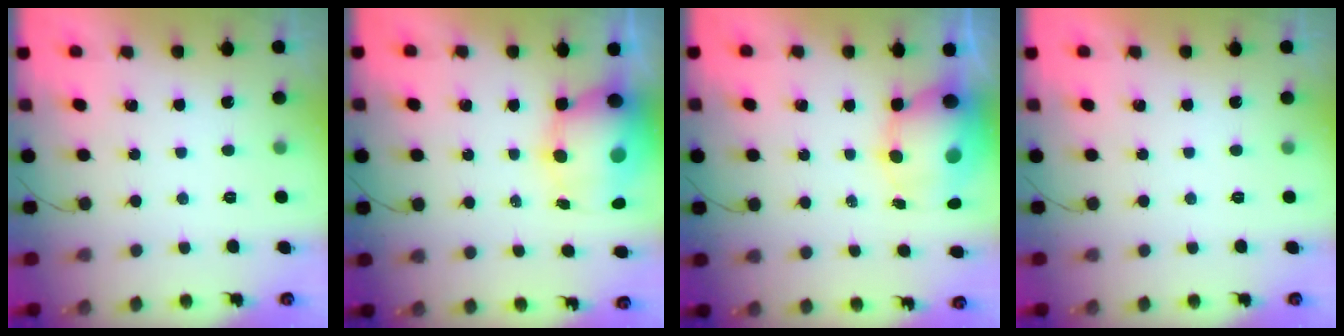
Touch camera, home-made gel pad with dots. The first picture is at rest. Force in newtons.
{"total": 9.8, "press": 9.5, "slide": 2.6}
{"total": 9.4, "press": 9.1, "slide": 2.3}
{"total": 0.0}